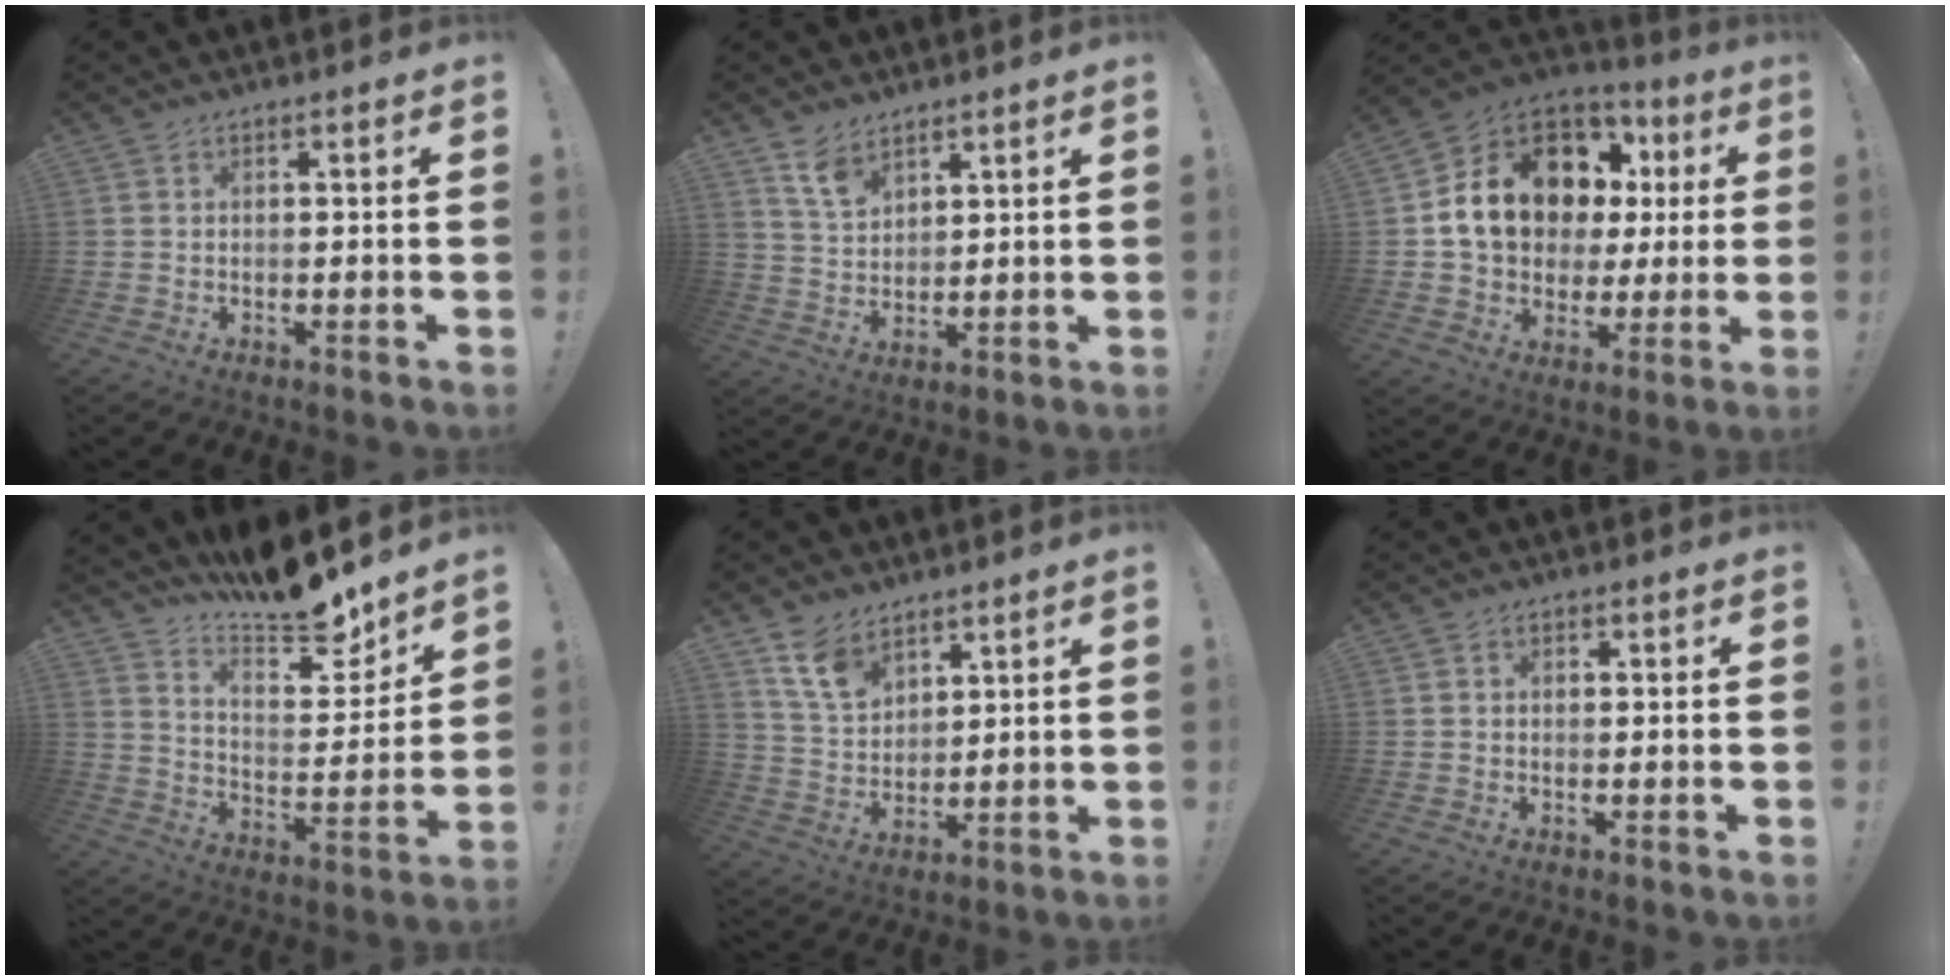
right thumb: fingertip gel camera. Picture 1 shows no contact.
{"total": 8.0, "force": [5.7, 4.5, 3.2], "torque": [-0.062, -0.030, 0.110]}
{"total": 17.1, "force": [5.6, 12.6, 10.2], "torque": [-0.162, -0.021, 0.122]}
{"total": 14.1, "force": [12.7, 2.6, 5.5], "torque": [-0.088, -0.109, 0.218]}
{"total": 10.3, "force": [7.2, 6.1, 4.3], "torque": [-0.082, -0.039, 0.141]}
{"total": 0.9, "force": [-0.3, 0.8, 0.3], "torque": [-0.011, 0.007, -0.005]}